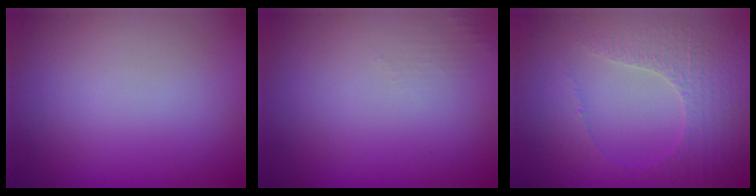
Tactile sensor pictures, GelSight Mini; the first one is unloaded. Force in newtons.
{"total": 0.7, "press": 0.6, "slide": 0.1}
{"total": 3.8, "press": 3.2, "slide": 2.0}